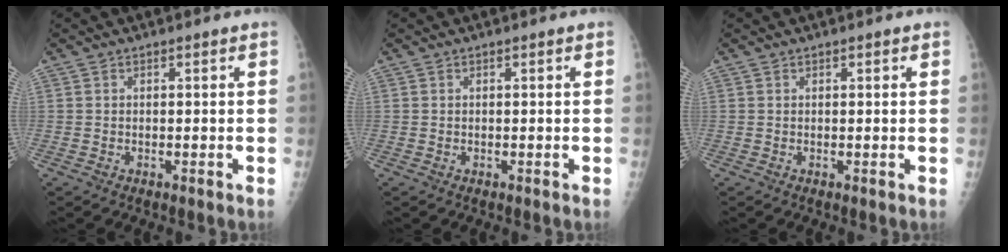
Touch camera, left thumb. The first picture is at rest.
{"total": 0.0}
{"total": 0.8, "force": [0.4, 0.3, 0.6], "torque": [-0.004, 0.001, 0.003]}